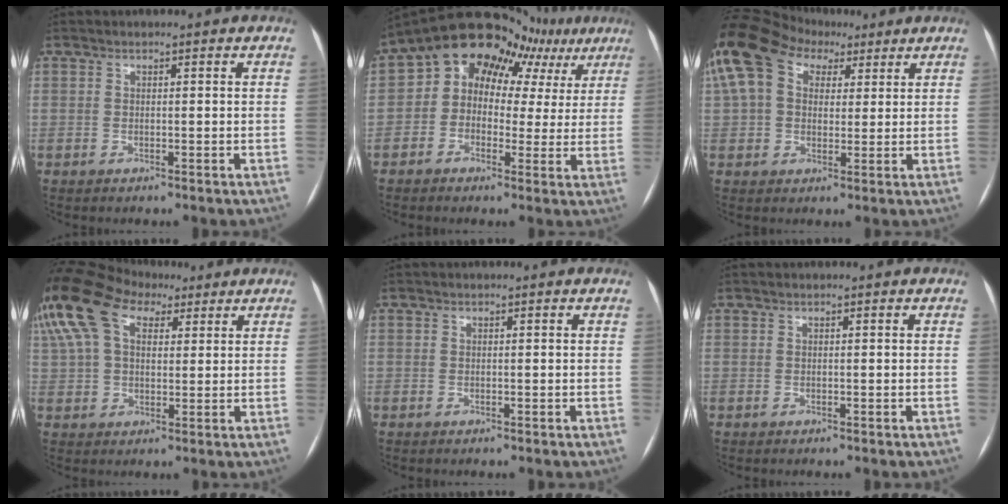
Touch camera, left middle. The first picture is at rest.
{"total": 12.8, "force": [6.5, 9.0, 6.3], "torque": [-0.075, 0.053, 0.072]}
{"total": 14.5, "force": [7.1, 9.7, 8.1], "torque": [-0.201, 0.065, 0.128]}
{"total": 16.1, "force": [8.8, 9.2, 9.8], "torque": [-0.245, 0.068, 0.164]}
{"total": 0.0}
{"total": 0.0}